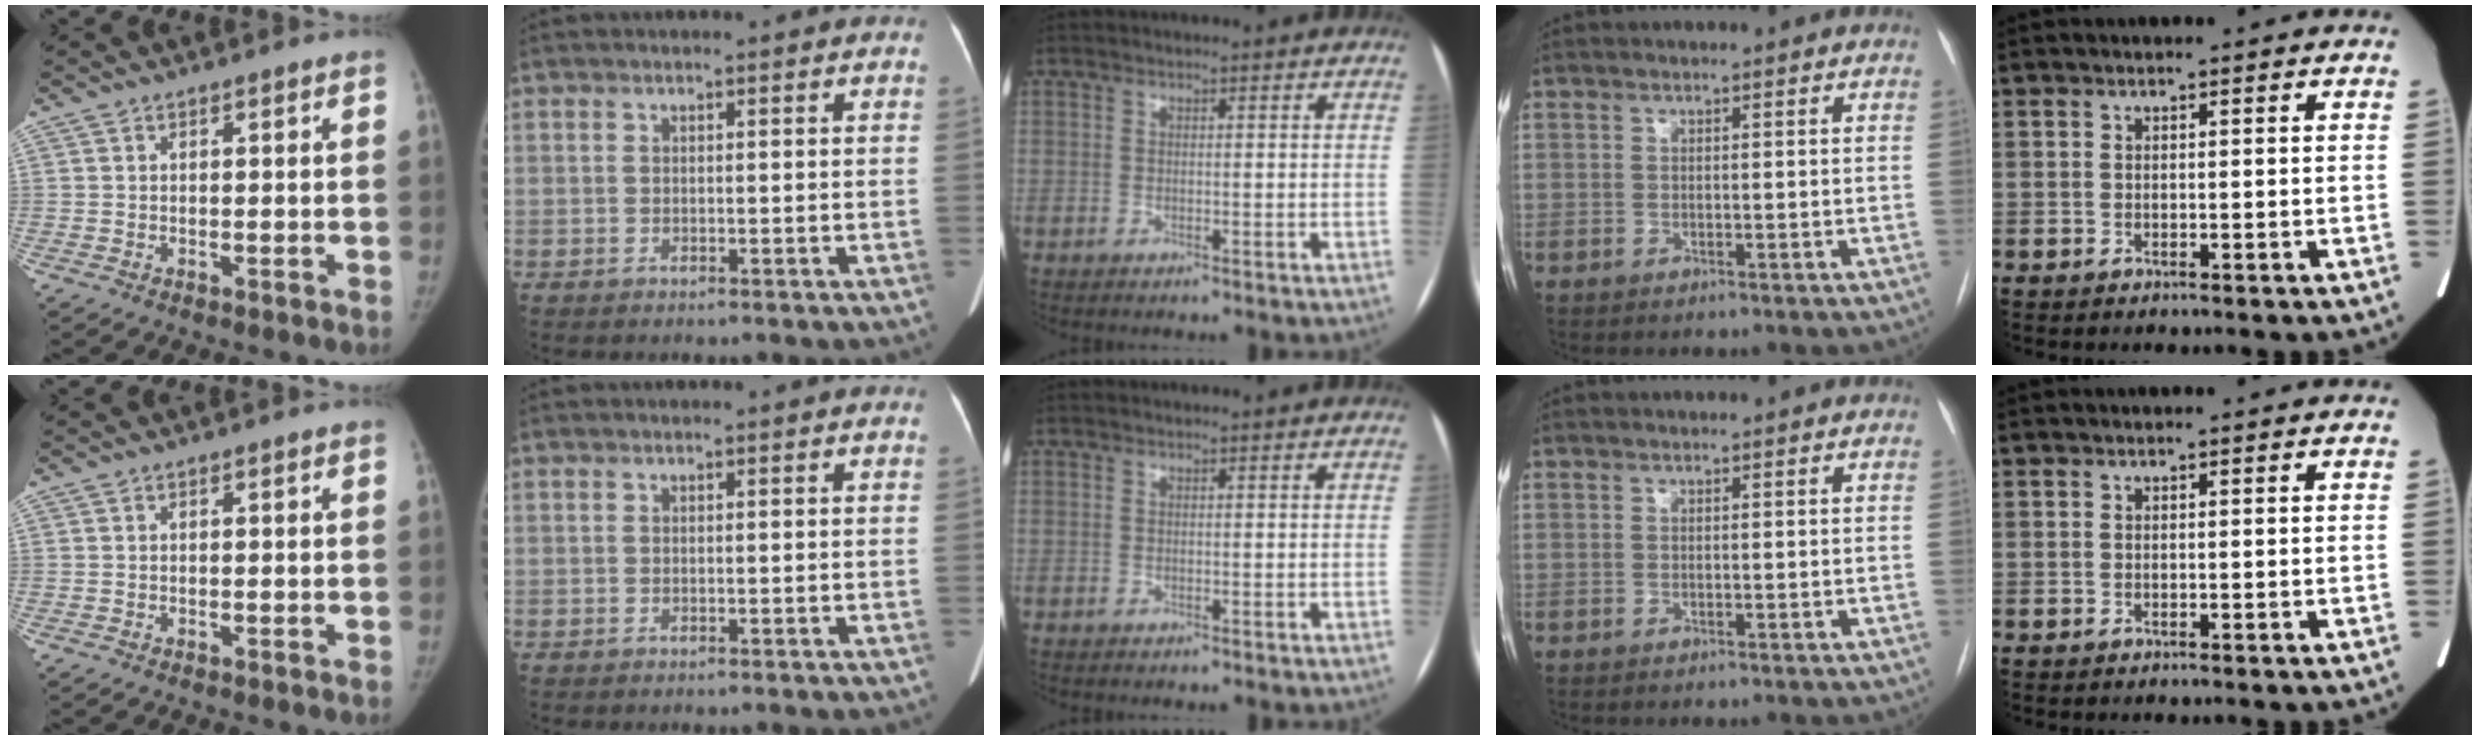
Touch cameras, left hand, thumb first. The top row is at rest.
{}